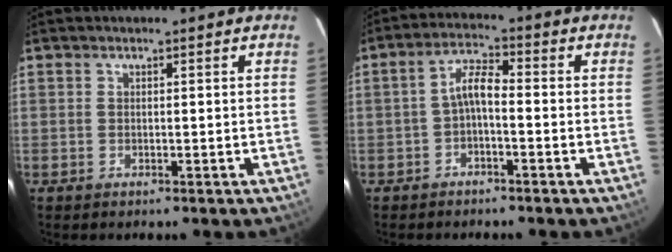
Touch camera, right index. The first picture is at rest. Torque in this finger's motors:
{"motor_torque": [0.47, -0.16, 0.35, 0.10]}